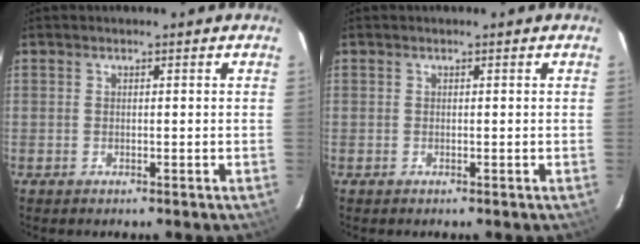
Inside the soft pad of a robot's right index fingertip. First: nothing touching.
{"total": 0.0}